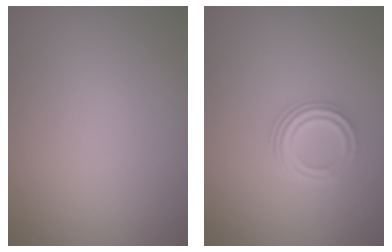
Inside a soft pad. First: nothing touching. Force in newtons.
{"total": 3.1, "press": 2.3, "slide": 2.1}